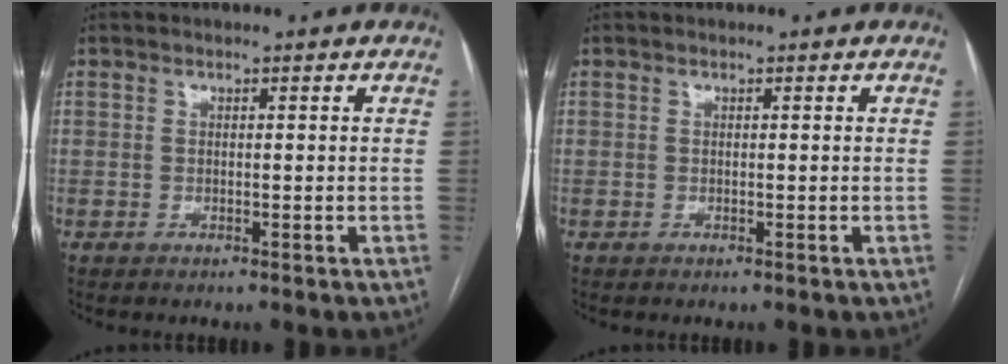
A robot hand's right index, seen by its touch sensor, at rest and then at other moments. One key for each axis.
{"total": 0.0}